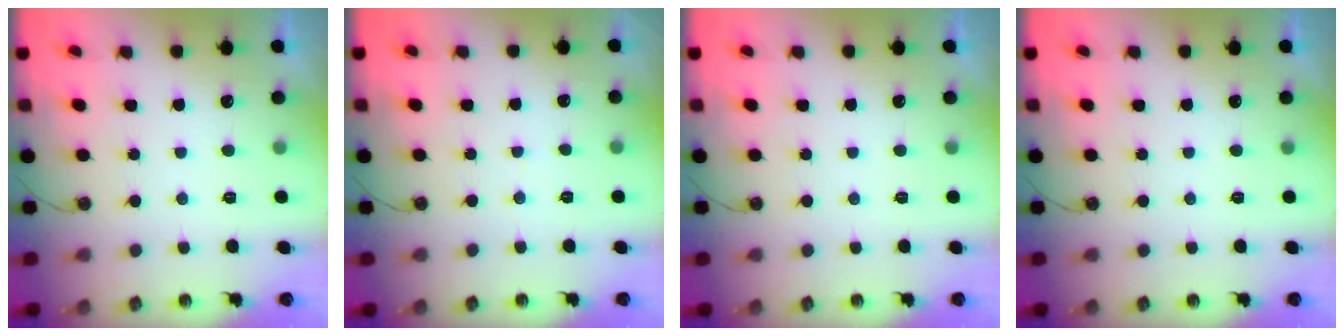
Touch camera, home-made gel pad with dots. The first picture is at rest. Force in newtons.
{"total": 1.7, "press": 1.6, "slide": 0.3}
{"total": 0.0}
{"total": 0.0}